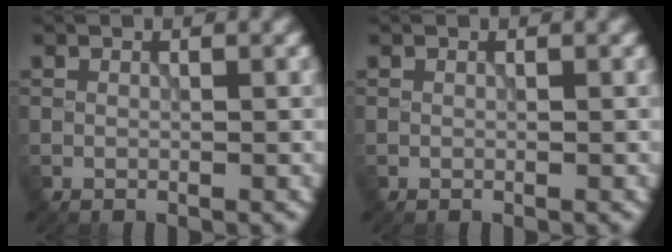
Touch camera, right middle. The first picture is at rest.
{"total": 0.0}